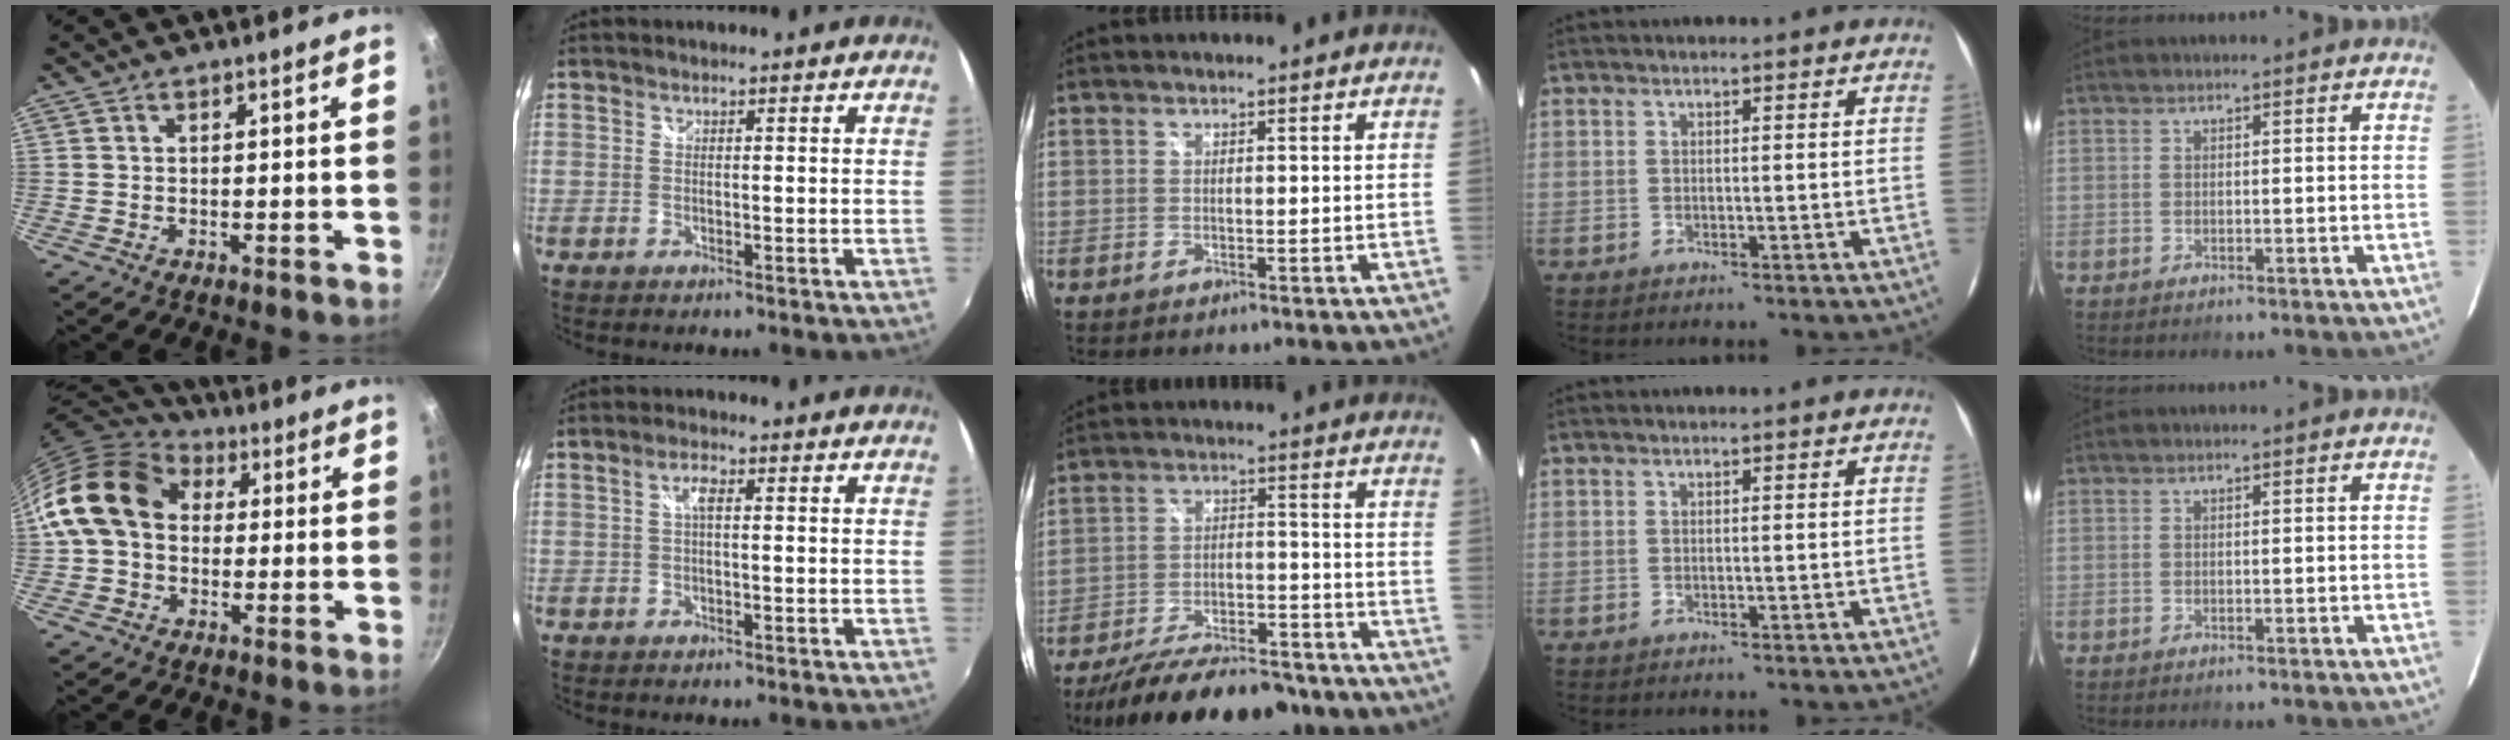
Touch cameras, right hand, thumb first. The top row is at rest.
{"thumb": {"total": 15.8, "force": [2.4, 12.1, 9.8], "torque": [-0.154, 0.030, 0.028]}, "index": {"total": 2.3, "force": [0.2, 0.7, 2.2], "torque": [-0.041, 0.008, 0.002]}, "middle": {"total": 21.0, "force": [-17.3, 6.4, 10.0], "torque": [-0.183, -0.014, -0.243]}}